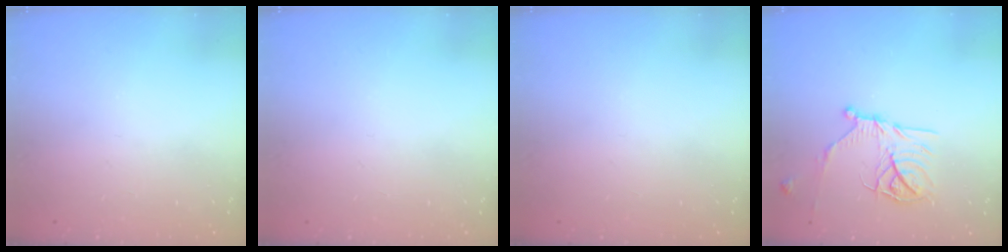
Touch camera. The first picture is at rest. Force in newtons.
{"total": 0.0}
{"total": 0.0}
{"total": 15.9, "press": 15.9, "slide": 1.5}